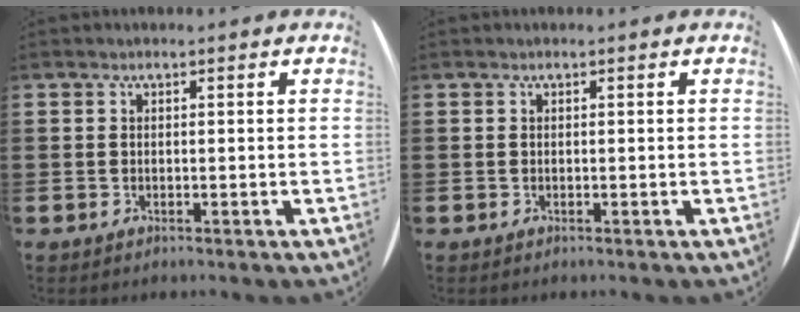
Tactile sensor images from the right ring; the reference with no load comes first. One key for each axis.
{"total": 0.0}